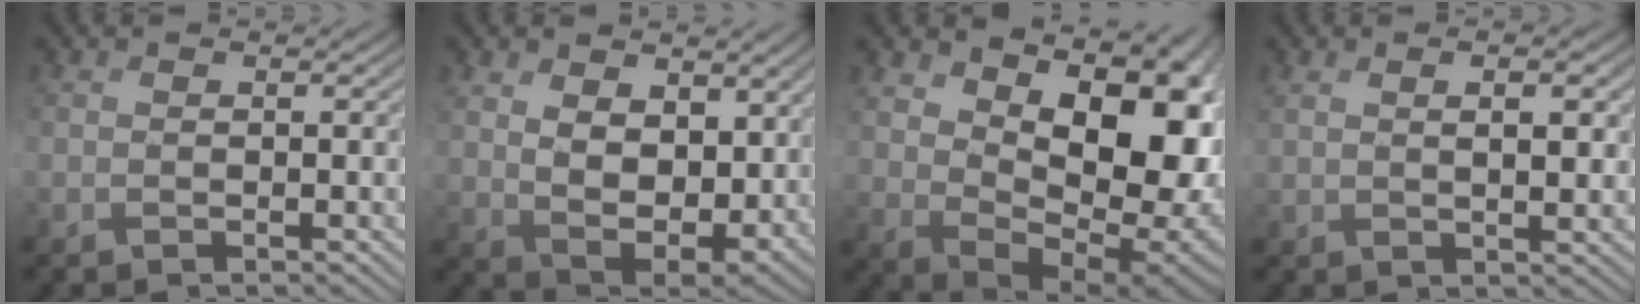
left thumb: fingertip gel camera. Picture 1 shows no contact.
{"total": 10.2, "force": [3.7, 6.4, 7.0], "torque": [-0.168, -0.017, 0.070]}
{"total": 16.5, "force": [4.2, 10.0, 12.5], "torque": [-0.185, -0.009, 0.085]}
{"total": 3.5, "force": [1.4, 1.2, 3.0], "torque": [-0.059, -0.003, 0.030]}